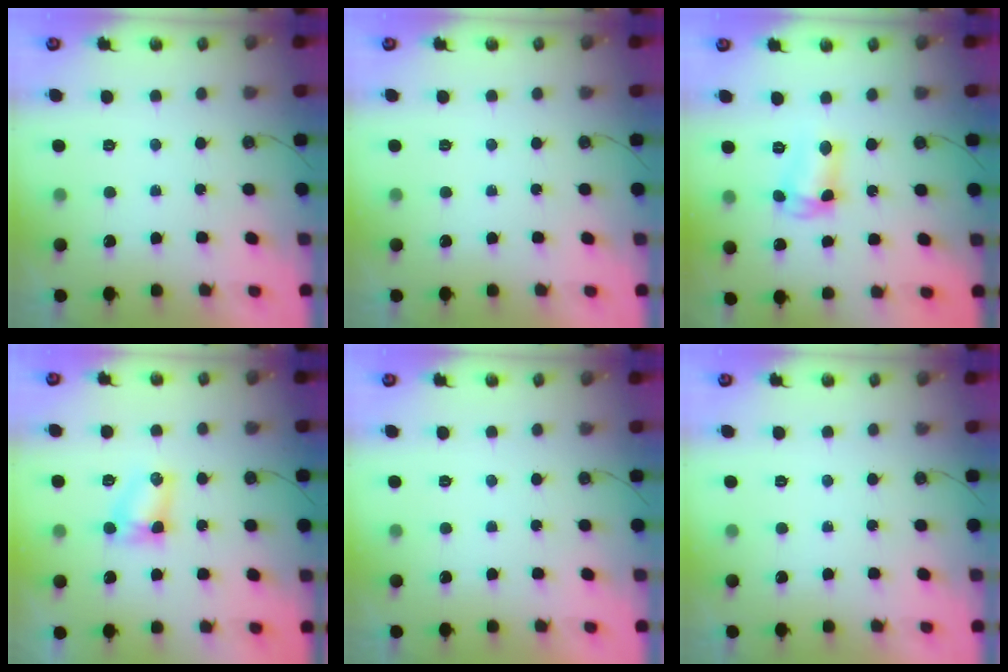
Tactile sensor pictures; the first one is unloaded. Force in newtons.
{"total": 0.0}
{"total": 6.4, "press": 6.4, "slide": 0.3}
{"total": 4.1, "press": 4.1, "slide": 0.5}
{"total": 0.0}
{"total": 0.0}